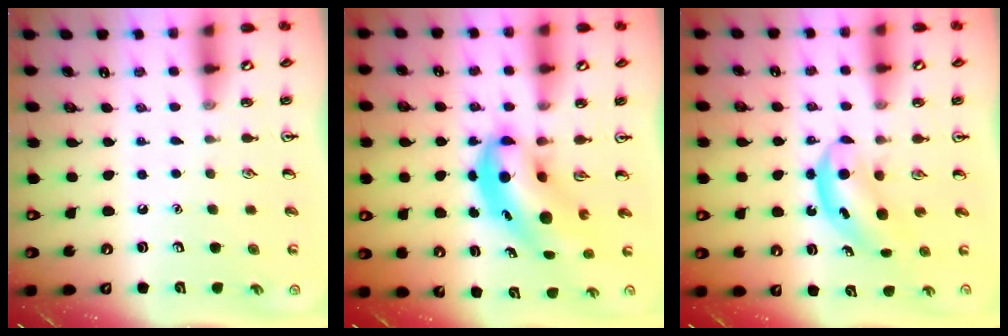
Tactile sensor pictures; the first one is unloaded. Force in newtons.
{"total": 7.6, "press": 7.3, "slide": 2.0}
{"total": 5.2, "press": 5.1, "slide": 0.7}